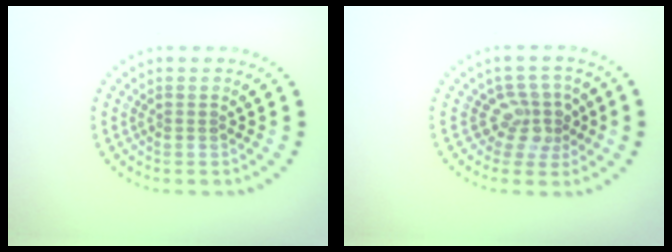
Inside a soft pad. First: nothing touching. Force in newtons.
{"total": 2.9, "press": 2.2, "slide": 1.8}